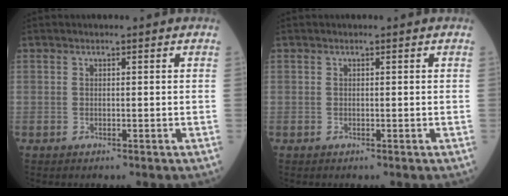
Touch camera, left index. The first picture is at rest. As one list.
[{"total": 0.0}]